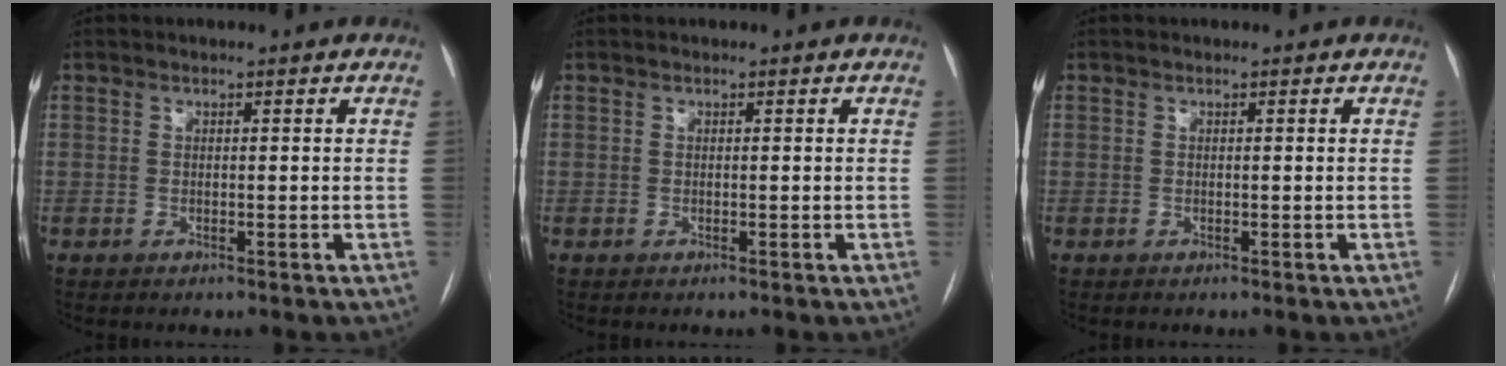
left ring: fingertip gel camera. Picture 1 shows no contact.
{"total": 0.0}
{"total": 0.0}